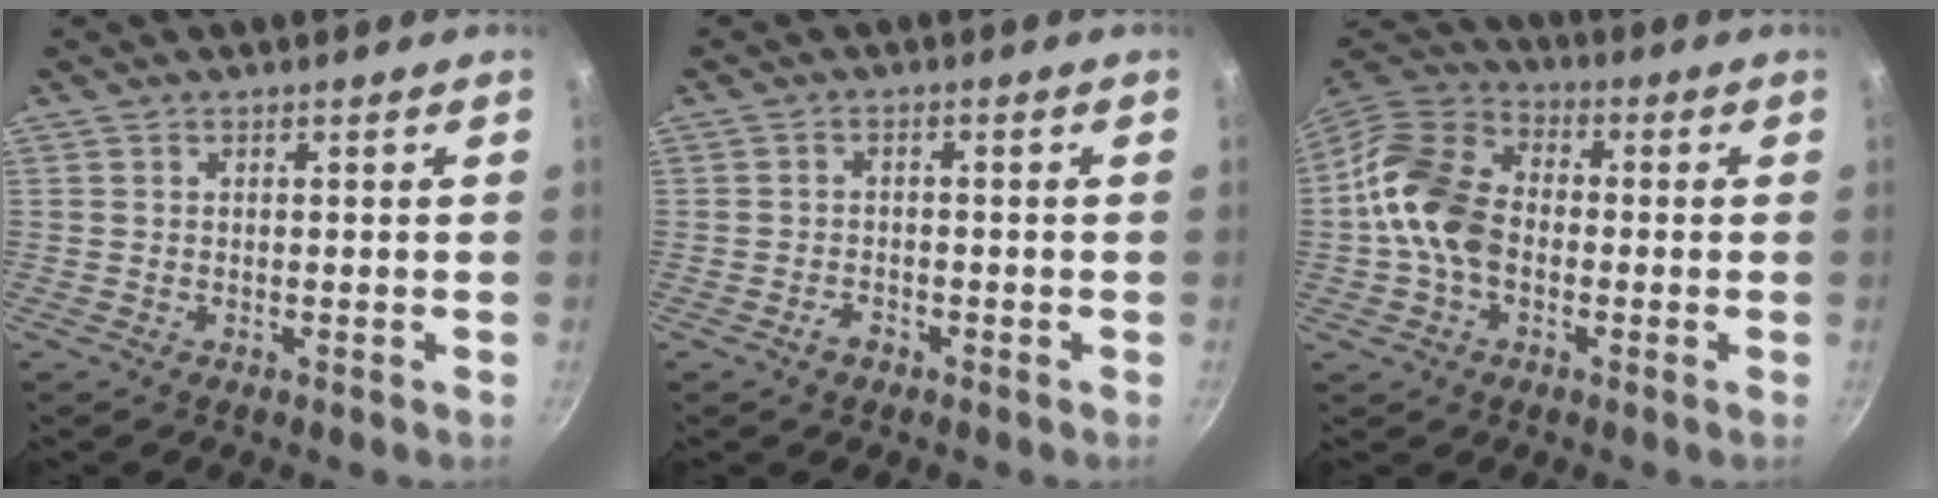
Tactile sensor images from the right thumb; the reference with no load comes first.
{"total": 2.3, "force": [-1.5, 1.4, 1.1], "torque": [-0.015, 0.014, -0.026]}
{"total": 13.3, "force": [-1.5, 9.6, 9.1], "torque": [-0.146, 0.033, -0.047]}